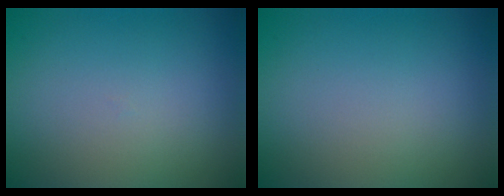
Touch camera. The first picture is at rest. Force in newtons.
{"total": 0.0}